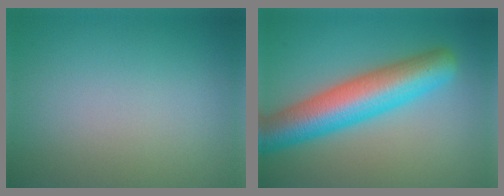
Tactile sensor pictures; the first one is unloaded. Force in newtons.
{"total": 8.4, "press": 8.4, "slide": 0.3}